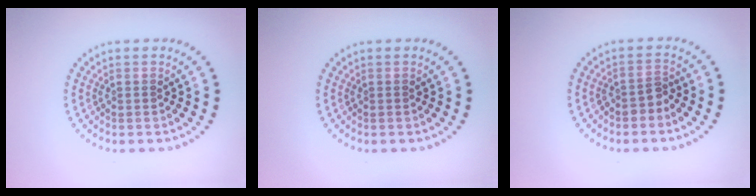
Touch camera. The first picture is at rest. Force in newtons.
{"total": 0.0}
{"total": 1.4, "press": 1.0, "slide": 0.9}